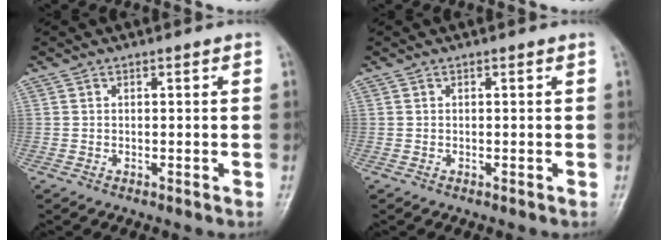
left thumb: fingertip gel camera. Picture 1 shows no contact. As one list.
[{"total": 0.0}]